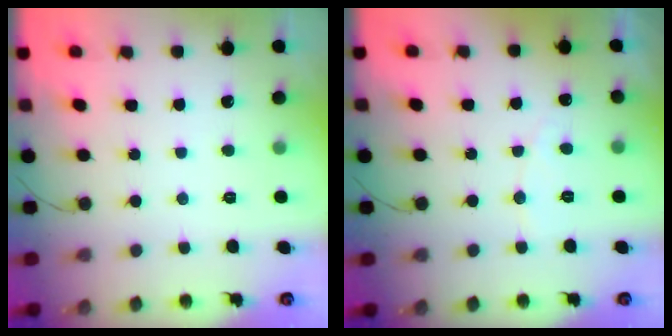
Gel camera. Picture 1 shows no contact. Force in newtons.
{"total": 3.7, "press": 3.6, "slide": 0.2}